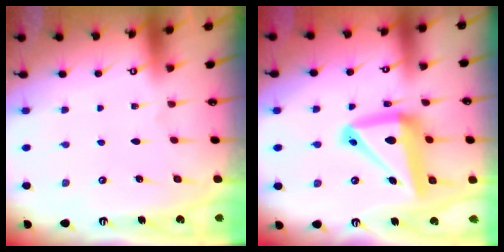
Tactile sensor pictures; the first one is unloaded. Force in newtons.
{"total": 16.6, "press": 16.4, "slide": 2.2}